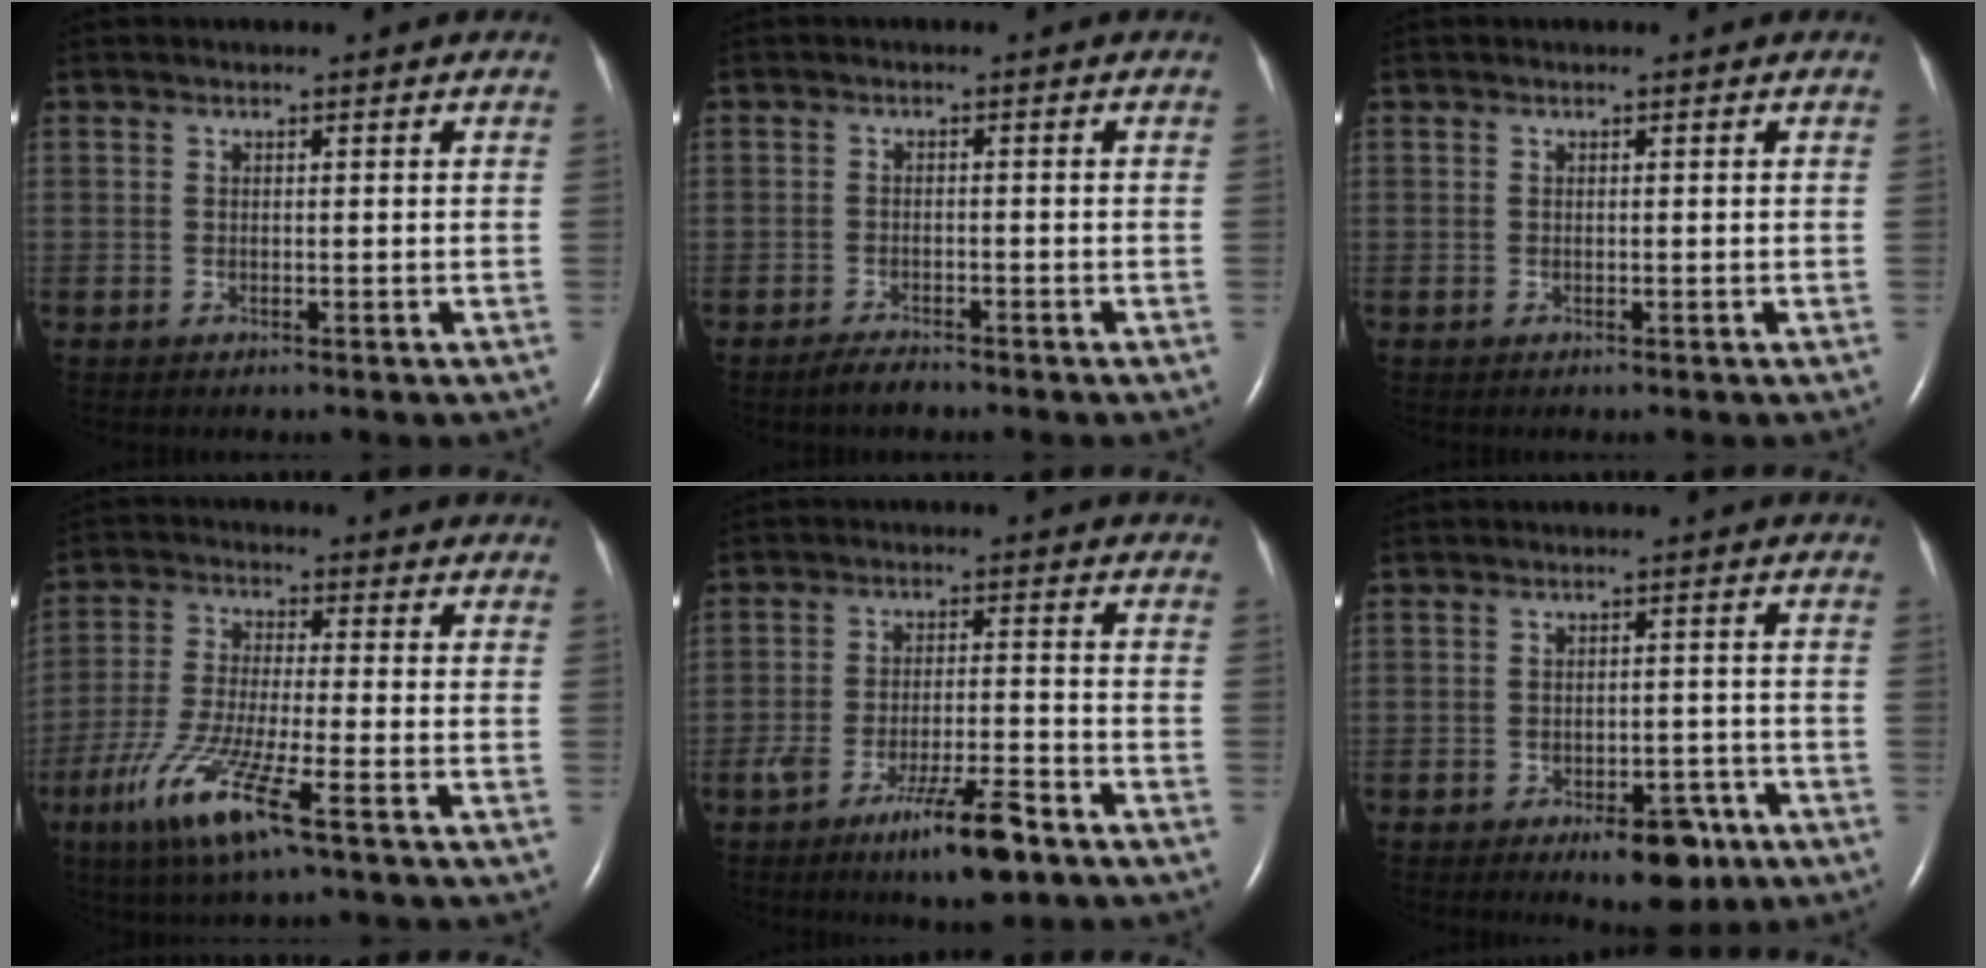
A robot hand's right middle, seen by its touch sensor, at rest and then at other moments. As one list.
[{"total": 2.3, "force": [-2.0, 0.4, 1.0], "torque": [-0.028, -0.005, -0.034]}, {"total": 0.0}, {"total": 11.3, "force": [-5.8, 0.7, 9.6], "torque": [-0.199, -0.027, -0.109]}, {"total": 9.0, "force": [-5.8, 0.9, 6.8], "torque": [-0.116, -0.010, -0.095]}, {"total": 6.9, "force": [-4.1, 3.3, 4.4], "torque": [-0.049, 0.006, -0.052]}]